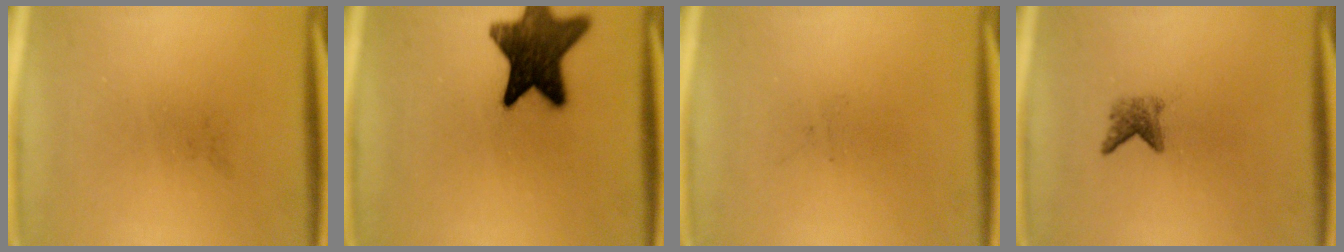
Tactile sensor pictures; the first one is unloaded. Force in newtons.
{"total": 14.9}
{"total": 0.0}
{"total": 2.1}